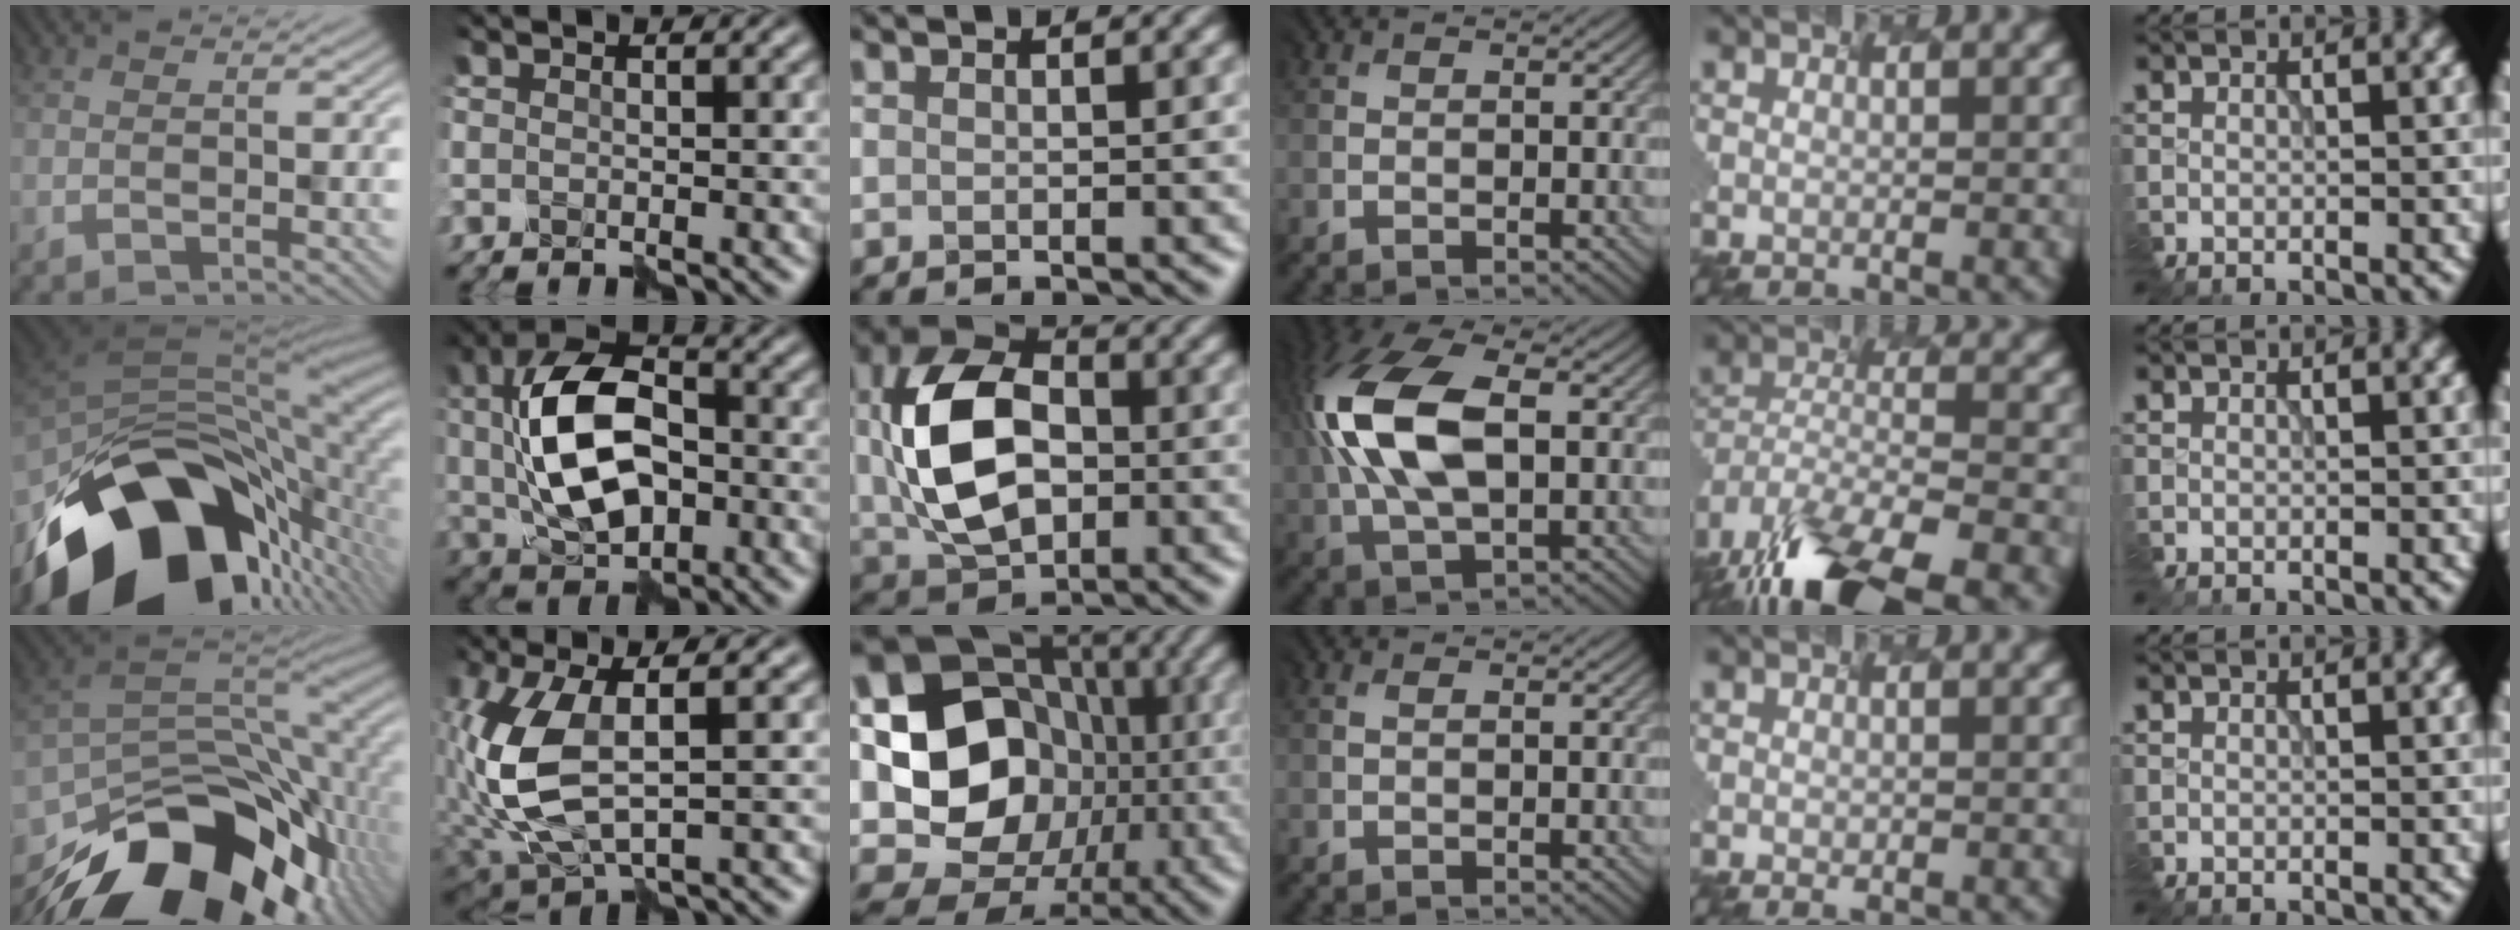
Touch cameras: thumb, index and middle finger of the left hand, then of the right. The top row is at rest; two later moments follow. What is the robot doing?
{"motion": "assemble", "object": "markers"}